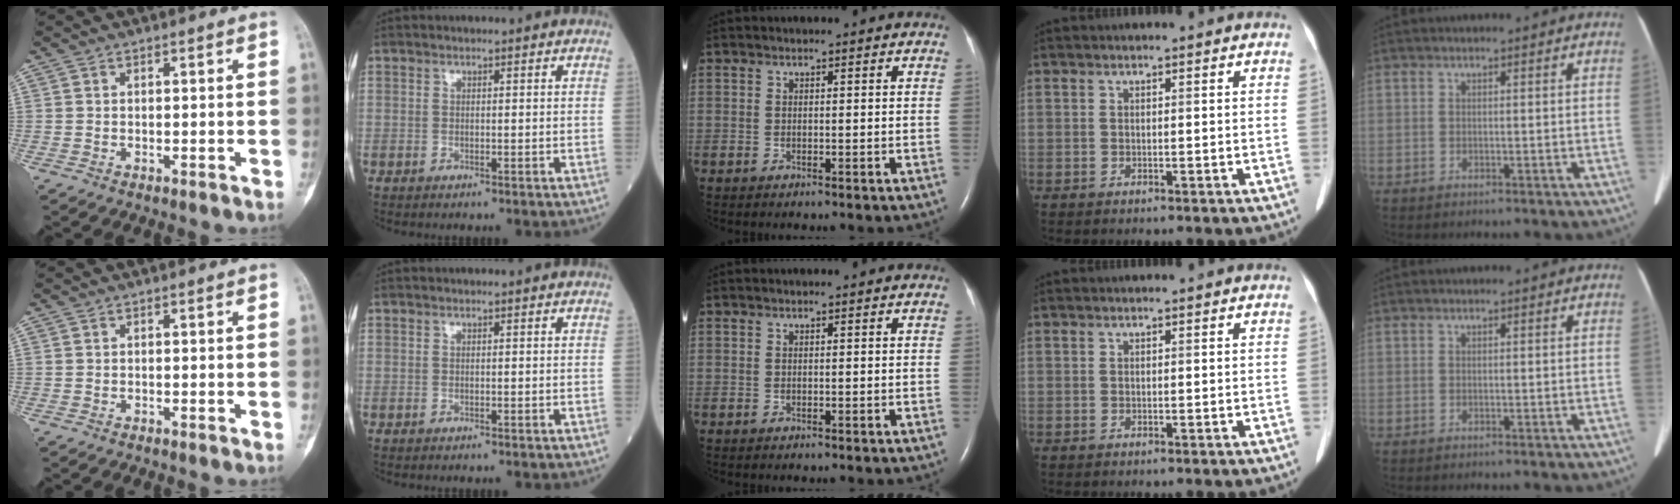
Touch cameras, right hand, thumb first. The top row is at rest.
{}